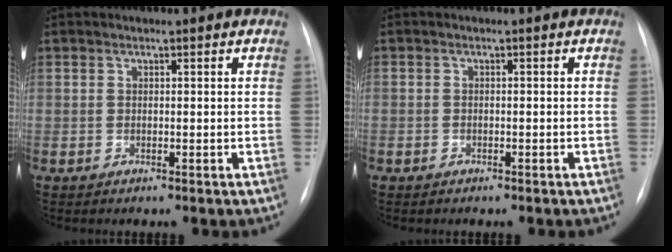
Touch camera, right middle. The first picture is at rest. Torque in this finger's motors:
{"motor_torque": [0.63, -1.01, -0.96, -0.21]}